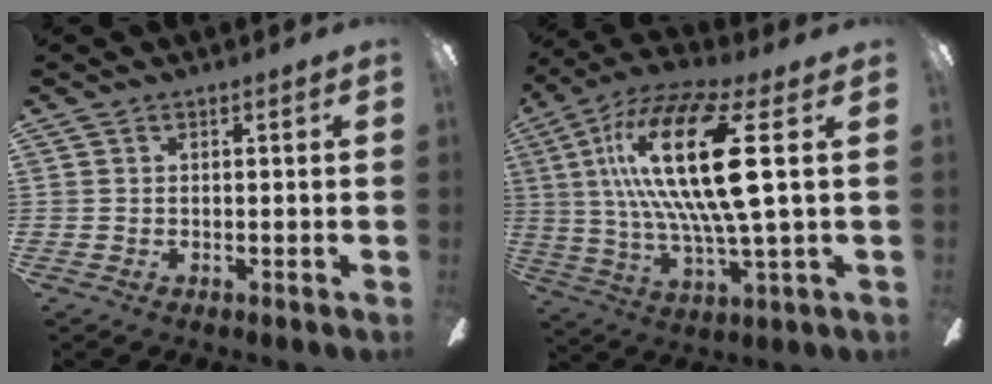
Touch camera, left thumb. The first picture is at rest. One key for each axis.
{"total": 22.4, "fx": 5.5, "fy": 5.3, "fz": 21.1, "tx": -0.445, "ty": -0.018, "tz": 0.070}